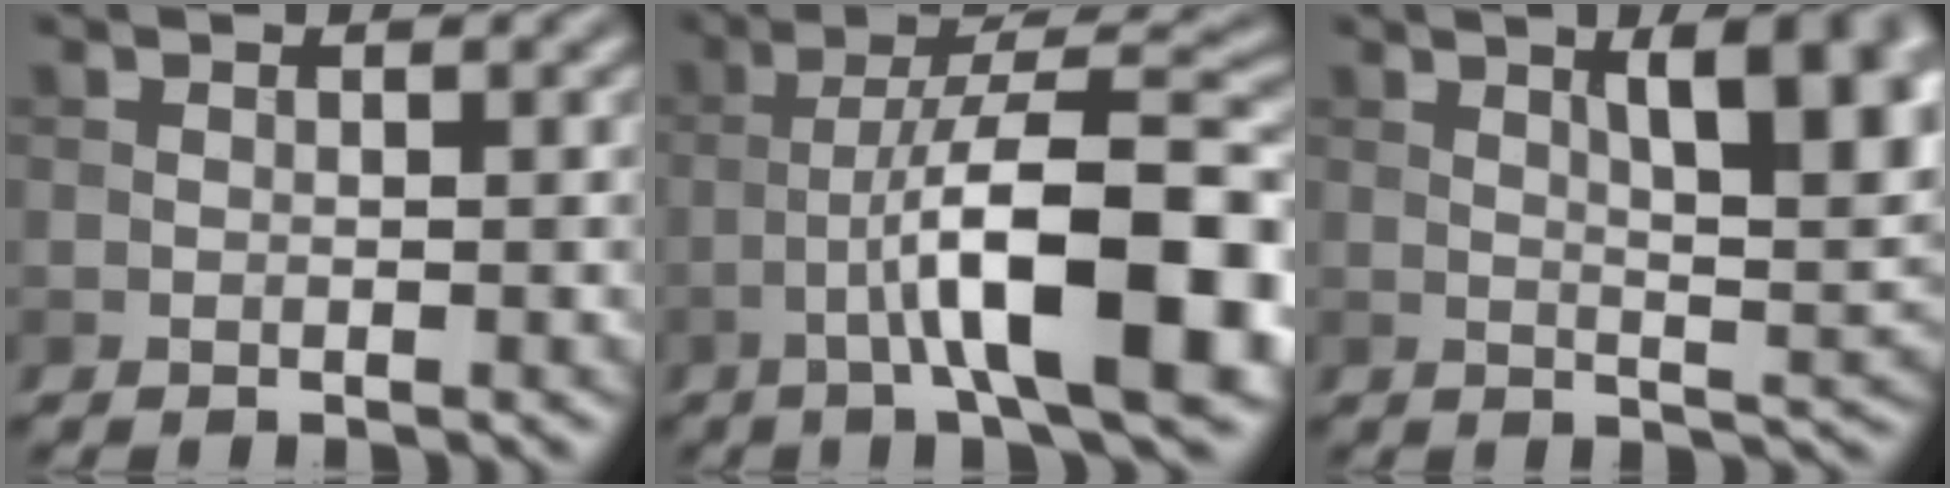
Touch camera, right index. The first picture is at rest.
{"total": 12.4, "force": [-3.7, 2.6, 11.6], "torque": [-0.173, 0.022, -0.053]}
{"total": 10.4, "force": [3.4, 3.5, 9.2], "torque": [-0.100, 0.013, 0.046]}